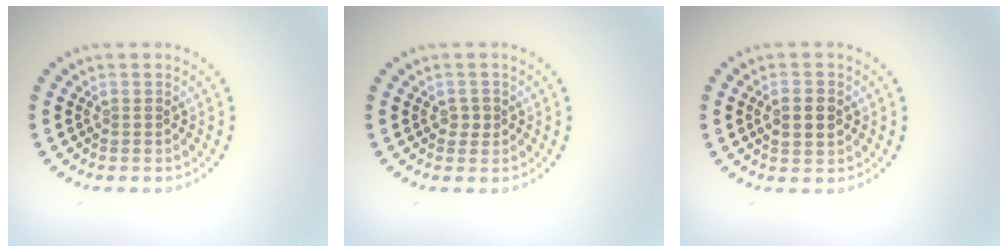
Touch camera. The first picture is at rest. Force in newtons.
{"total": 1.1, "press": 1.0, "slide": 0.5}
{"total": 2.4, "press": 2.4, "slide": 0.2}